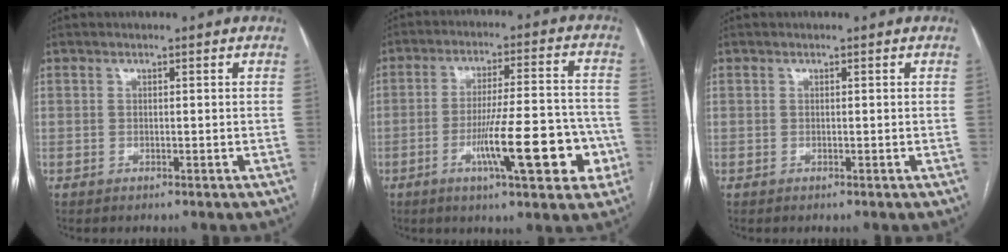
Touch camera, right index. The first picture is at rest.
{"total": 14.1, "force": [-5.0, 2.4, 12.9], "torque": [-0.201, 0.012, -0.071]}
{"total": 0.0}